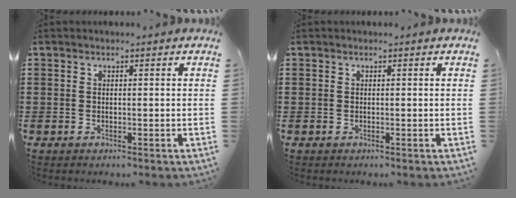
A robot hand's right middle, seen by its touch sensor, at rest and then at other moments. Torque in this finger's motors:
{"motor_torque": [-0.02, 0.02, 0.00, 0.00]}